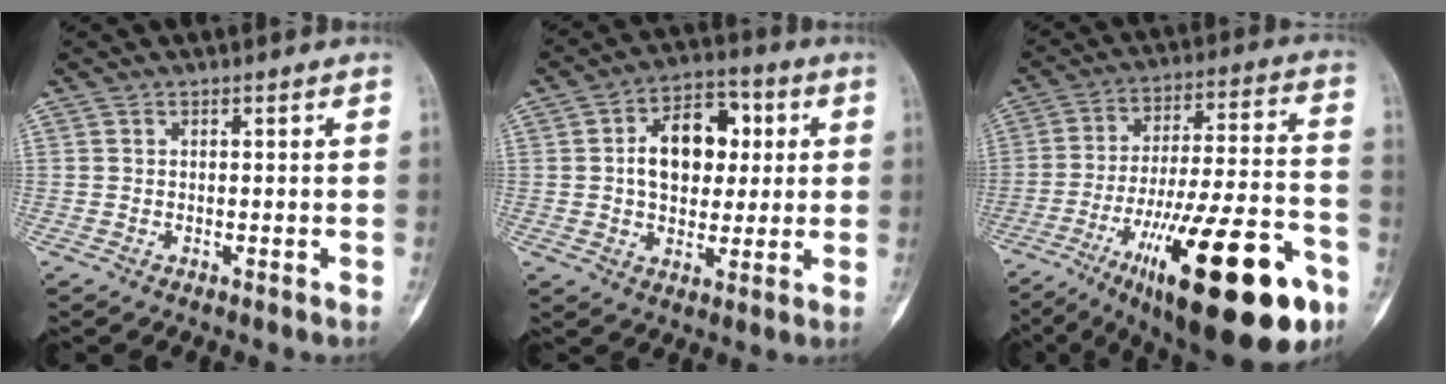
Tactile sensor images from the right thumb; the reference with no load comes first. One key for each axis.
{"total": 13.1, "fx": 2.1, "fy": 8.8, "fz": 9.4, "tx": -0.106, "ty": 0.014, "tz": 0.027}
{"total": 28.9, "fx": -14.2, "fy": 8.2, "fz": 23.8, "tx": -0.335, "ty": 0.060, "tz": -0.216}